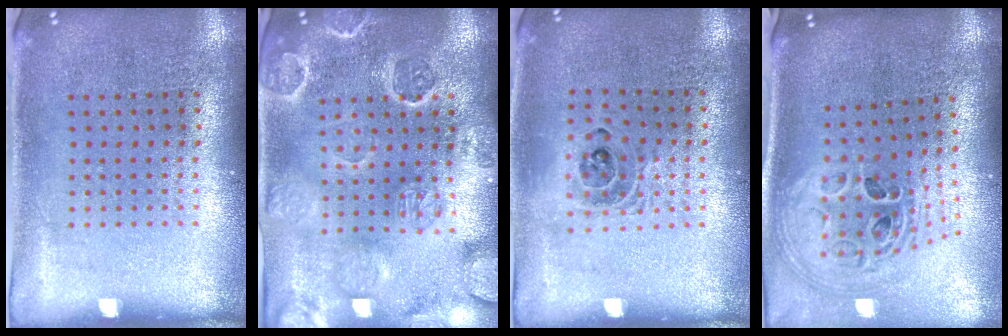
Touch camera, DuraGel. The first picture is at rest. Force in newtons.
{"total": 3.3, "press": 3.0, "slide": 1.2}
{"total": 1.3, "press": 1.2, "slide": 0.5}
{"total": 2.0, "press": 1.6, "slide": 1.2}